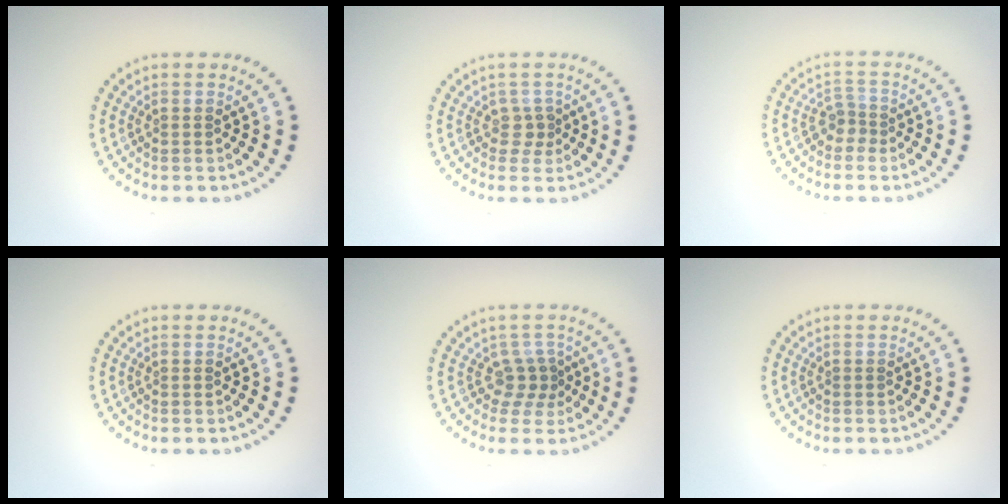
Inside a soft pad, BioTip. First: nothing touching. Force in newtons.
{"total": 1.3, "press": 1.0, "slide": 0.8}
{"total": 1.7, "press": 1.2, "slide": 1.2}
{"total": 0.0}
{"total": 2.2, "press": 1.5, "slide": 1.6}
{"total": 0.0}